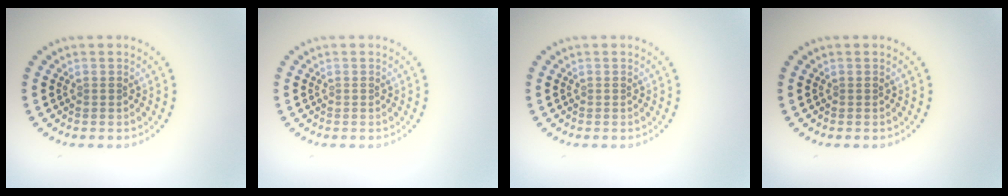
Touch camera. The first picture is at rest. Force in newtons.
{"total": 0.0}
{"total": 0.0}
{"total": 0.0}